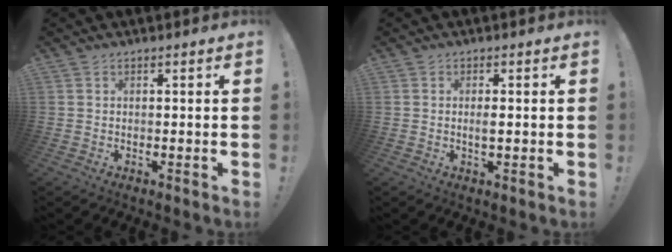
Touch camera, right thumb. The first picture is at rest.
{"total": 1.9, "force": [0.0, 0.5, 1.8], "torque": [-0.025, -0.004, -0.002]}